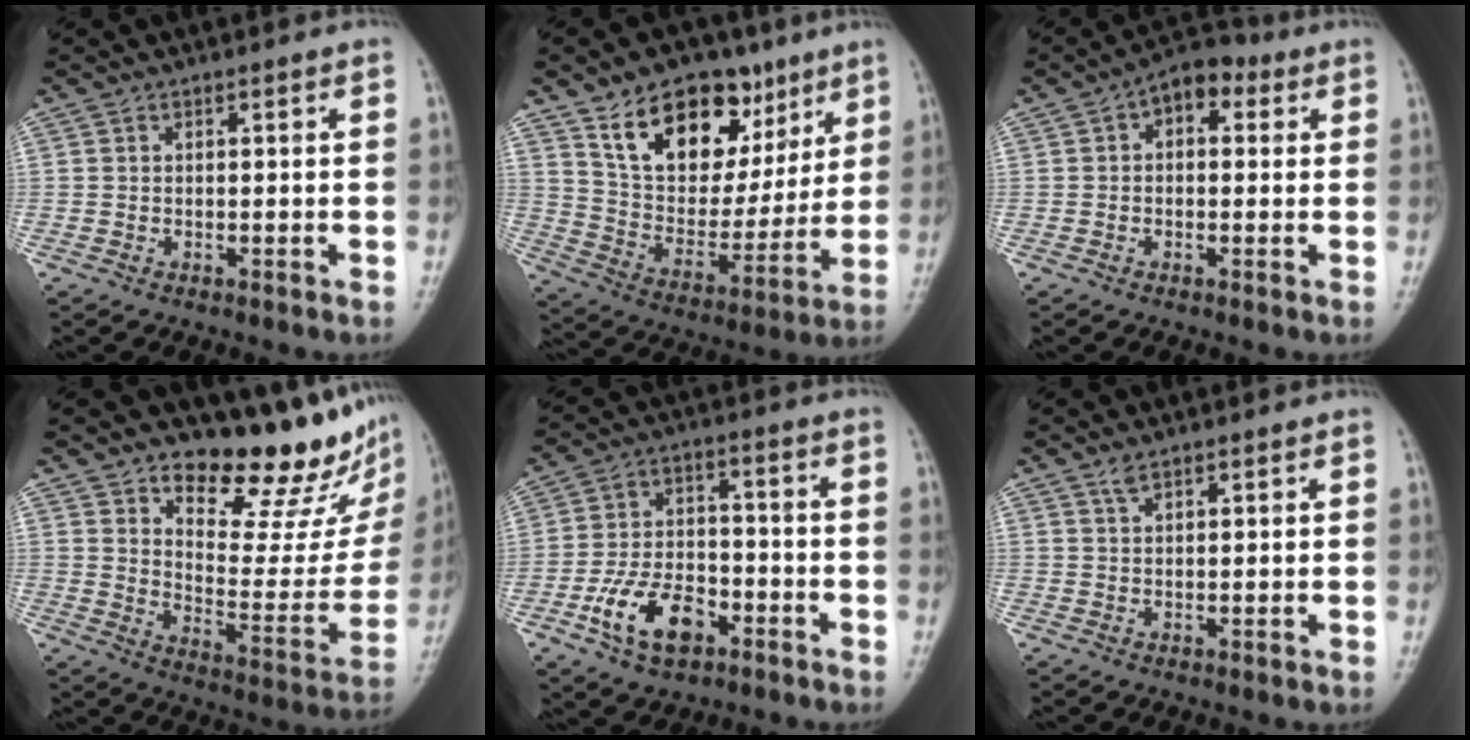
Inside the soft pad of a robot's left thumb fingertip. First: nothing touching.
{"total": 19.8, "force": [11.0, 12.1, 11.2], "torque": [-0.124, -0.045, 0.191]}
{"total": 6.7, "force": [2.0, 4.2, 4.9], "torque": [-0.040, 0.017, 0.017]}
{"total": 18.5, "force": [14.0, 6.6, 10.2], "torque": [-0.083, -0.110, 0.200]}
{"total": 11.9, "force": [-5.6, 6.8, 7.9], "torque": [-0.131, 0.028, -0.101]}
{"total": 1.5, "force": [1.1, 0.4, 0.8], "torque": [-0.014, 0.001, 0.024]}